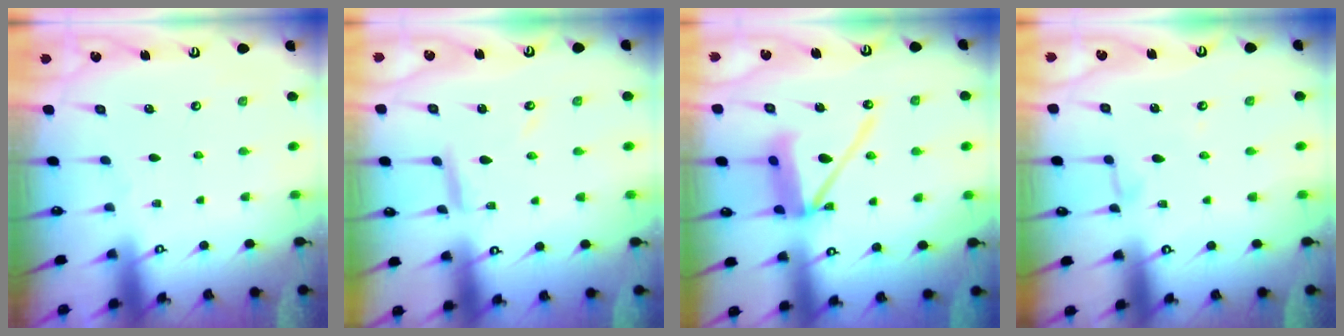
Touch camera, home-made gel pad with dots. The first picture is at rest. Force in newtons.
{"total": 6.1, "press": 6.1, "slide": 0.3}
{"total": 12.1, "press": 12.0, "slide": 1.6}
{"total": 3.1, "press": 3.1, "slide": 0.3}